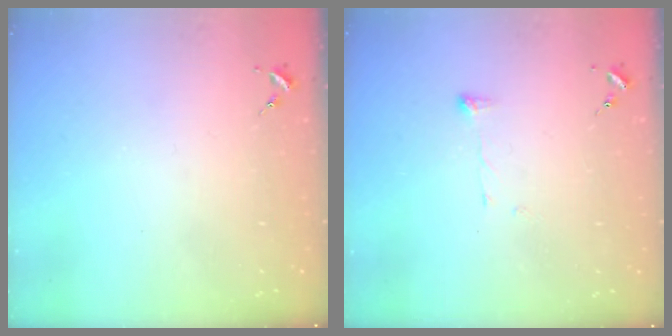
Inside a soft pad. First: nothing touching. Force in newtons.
{"total": 4.9, "press": 4.9, "slide": 0.2}